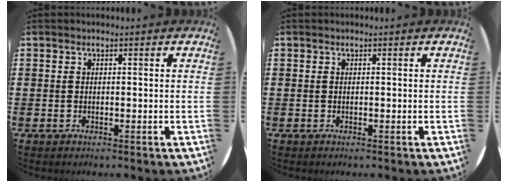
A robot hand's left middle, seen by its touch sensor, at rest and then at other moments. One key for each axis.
{"total": 0.0}